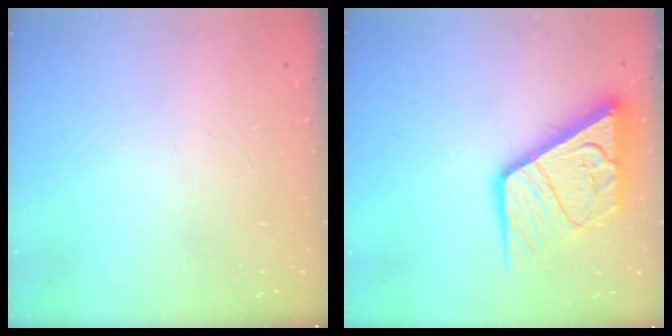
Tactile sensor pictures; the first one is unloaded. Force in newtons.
{"total": 17.9, "press": 17.8, "slide": 1.9}